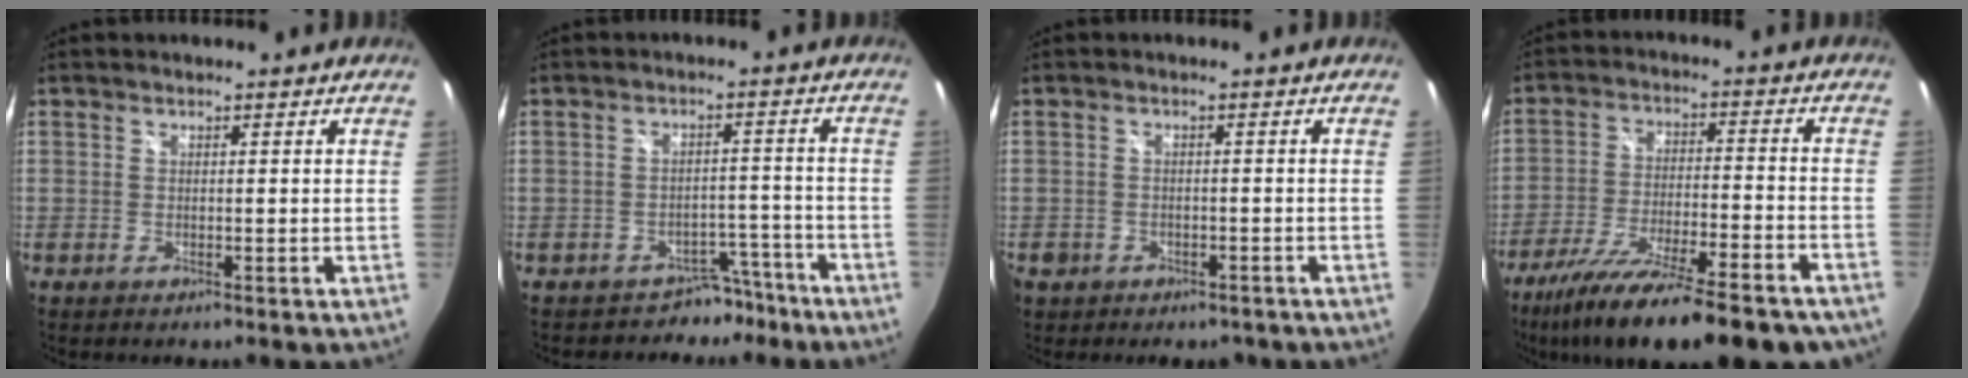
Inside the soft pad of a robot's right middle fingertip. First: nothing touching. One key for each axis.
{"total": 5.5, "fx": -4.3, "fy": 3.3, "fz": 0.1, "tx": 0.006, "ty": 0.033, "tz": -0.061}
{"total": 4.6, "fx": -2.3, "fy": 3.8, "fz": 1.3, "tx": -0.035, "ty": 0.003, "tz": -0.023}
{"total": 24.6, "fx": -19.2, "fy": 5.3, "fz": 14.4, "tx": -0.253, "ty": -0.064, "tz": -0.289}